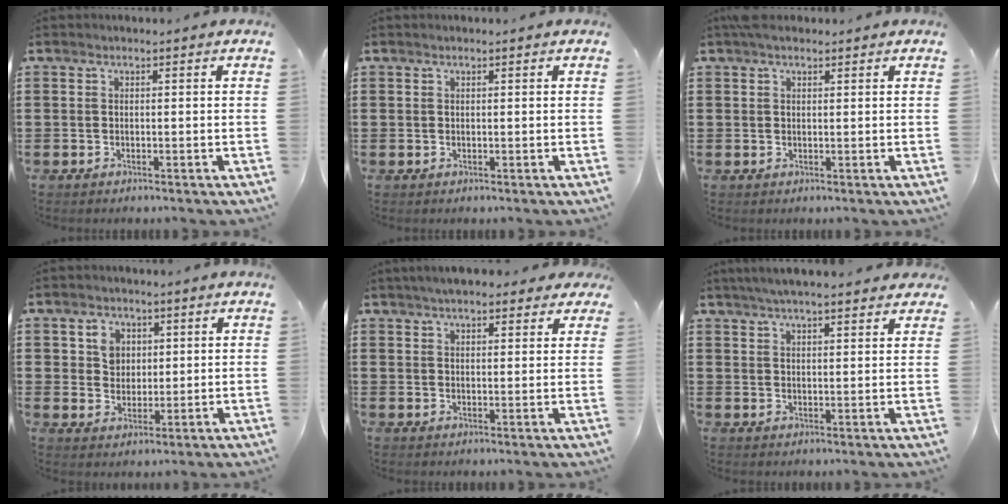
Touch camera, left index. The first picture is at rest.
{"total": 0.0}
{"total": 1.9, "force": [1.3, 1.1, 0.8], "torque": [-0.021, 0.007, 0.024]}
{"total": 3.9, "force": [1.5, 3.3, 1.4], "torque": [-0.026, 0.006, 0.022]}
{"total": 4.7, "force": [4.0, 1.2, 2.1], "torque": [-0.052, 0.004, 0.073]}
{"total": 4.5, "force": [4.0, 0.2, 2.0], "torque": [-0.049, -0.001, 0.072]}